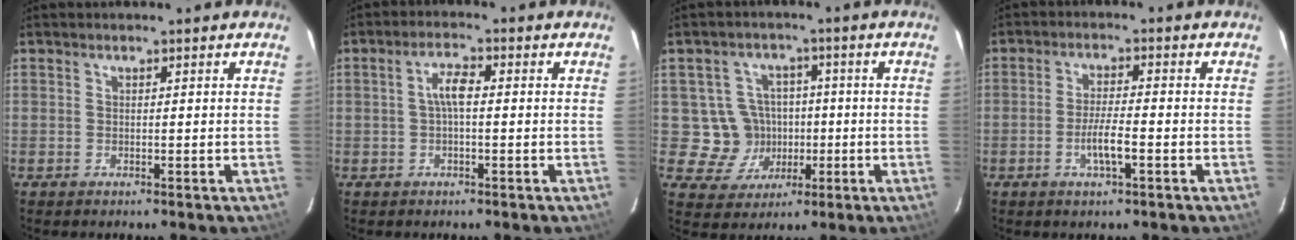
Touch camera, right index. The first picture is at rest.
{"total": 3.5, "force": [-0.1, 1.0, 3.3], "torque": [-0.066, 0.010, -0.001]}
{"total": 7.9, "force": [-1.0, 7.7, 1.2], "torque": [-0.046, 0.024, -0.006]}
{"total": 5.0, "force": [-2.1, 0.6, 4.5], "torque": [-0.086, -0.003, -0.039]}